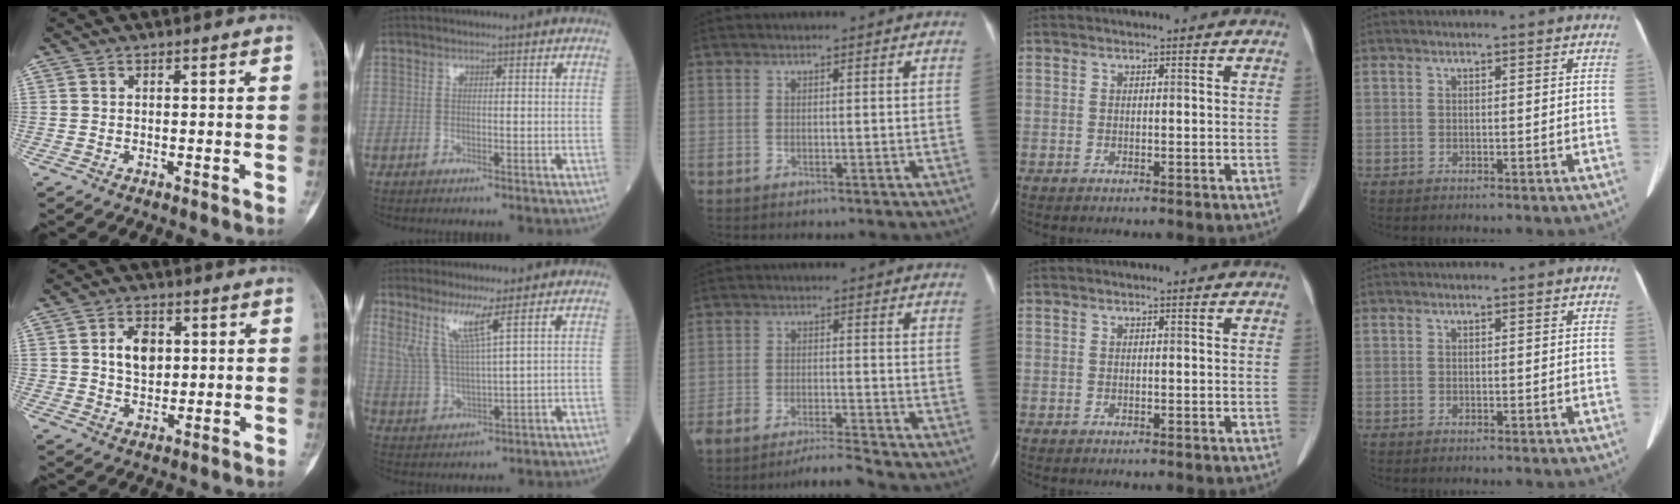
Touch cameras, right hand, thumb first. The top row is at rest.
{"thumb": {"total": 6.5, "force": [1.5, 4.7, 4.3], "torque": [-0.044, -0.005, 0.027]}, "index": {"total": 6.4, "force": [3.7, -0.6, 5.1], "torque": [-0.108, -0.008, 0.081]}, "middle": {"total": 5.7, "force": [-5.4, -1.0, 1.7], "torque": [-0.025, -0.013, -0.094]}}